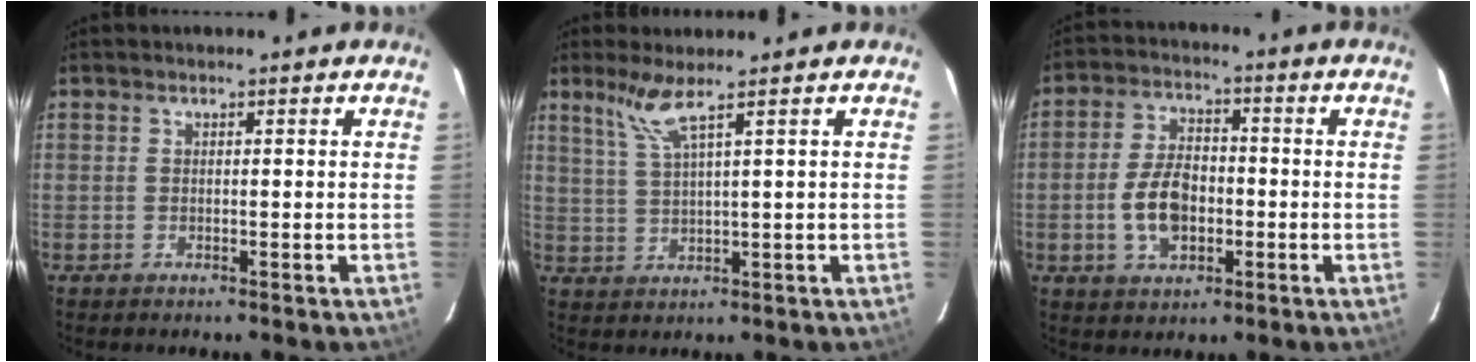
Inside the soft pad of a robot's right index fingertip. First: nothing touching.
{"total": 4.4, "force": [3.0, -0.8, 3.1], "torque": [-0.065, -0.005, 0.066]}
{"total": 8.9, "force": [-2.1, 5.3, 6.8], "torque": [-0.136, 0.011, -0.029]}